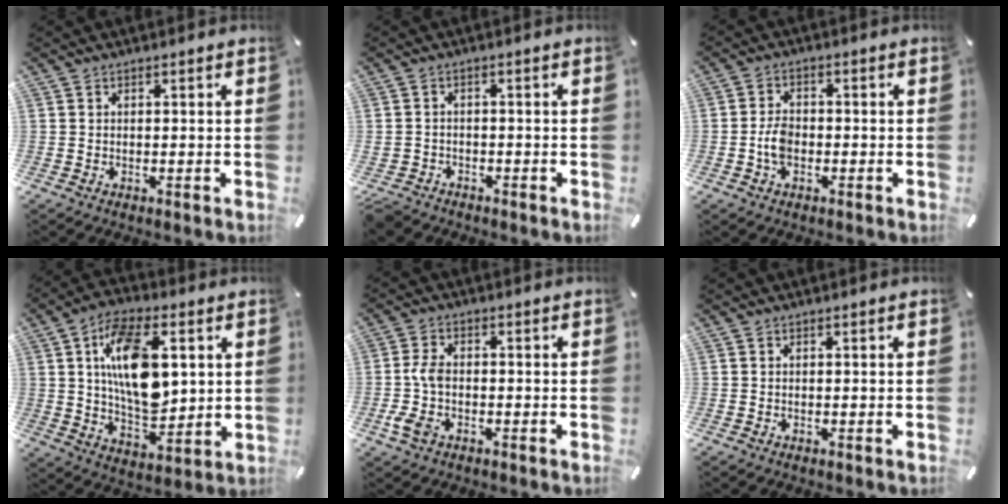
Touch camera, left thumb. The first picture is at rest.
{"total": 2.8, "force": [-2.0, 1.9, 0.6], "torque": [-0.027, 0.008, -0.045]}
{"total": 4.4, "force": [-1.1, 2.9, 3.1], "torque": [-0.069, 0.005, -0.023]}
{"total": 16.7, "force": [3.9, 9.5, 13.1], "torque": [-0.253, 0.002, 0.064]}
{"total": 5.4, "force": [-1.4, 3.3, 4.1], "torque": [-0.096, 0.002, -0.029]}
{"total": 0.0}